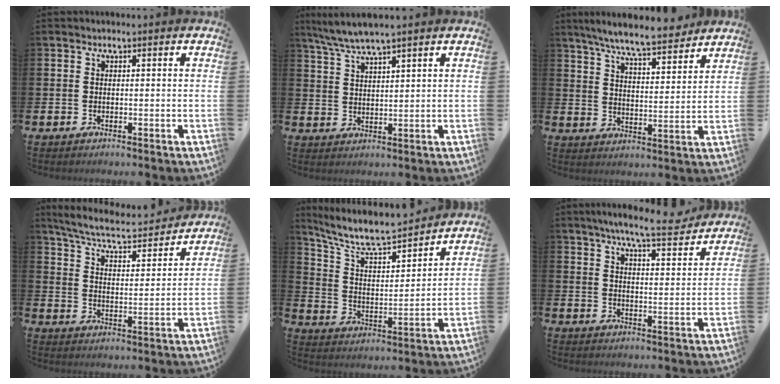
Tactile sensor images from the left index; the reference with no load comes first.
{"total": 4.8, "force": [4.4, -0.2, 1.9], "torque": [-0.054, -0.013, 0.080]}
{"total": 8.4, "force": [7.8, 0.8, 3.0], "torque": [-0.081, -0.043, 0.139]}
{"total": 6.9, "force": [6.3, 0.9, 2.6], "torque": [-0.083, -0.041, 0.104]}
{"total": 8.6, "force": [8.0, 1.4, 2.9], "torque": [-0.098, -0.055, 0.138]}
{"total": 7.9, "force": [7.1, 0.6, 3.4], "torque": [-0.066, -0.036, 0.120]}